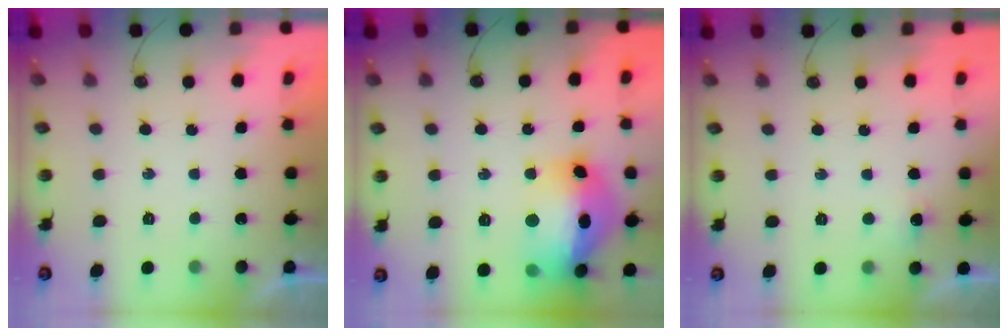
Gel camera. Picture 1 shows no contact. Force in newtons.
{"total": 21.2, "press": 21.1, "slide": 2.0}
{"total": 3.9, "press": 3.8, "slide": 1.0}